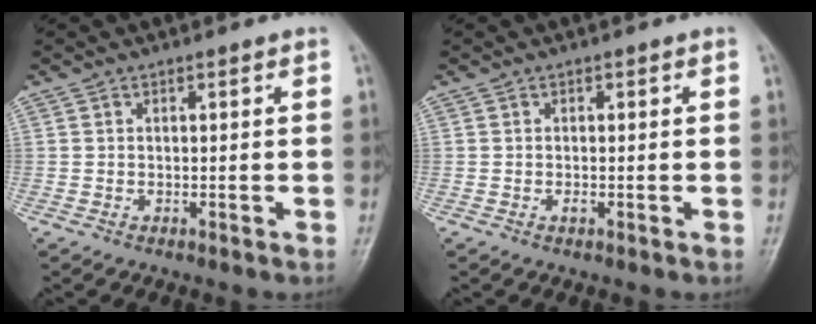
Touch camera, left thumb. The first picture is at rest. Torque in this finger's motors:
{"motor_torque": [0.14, 0.27, 0.13, 0.12, 0.00]}